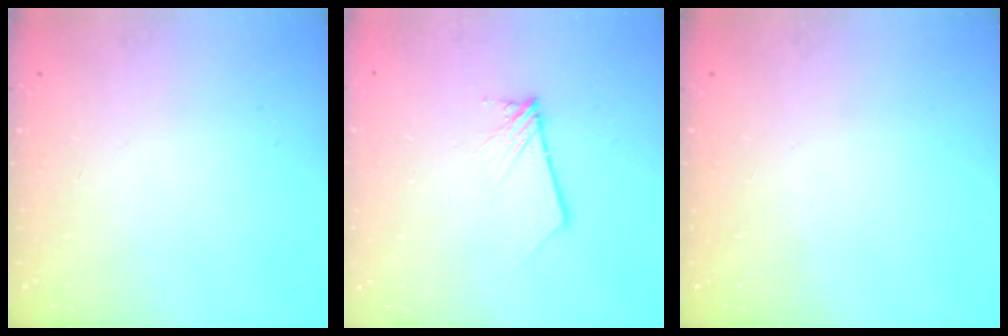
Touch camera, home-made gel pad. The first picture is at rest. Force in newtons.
{"total": 2.7, "press": 2.7, "slide": 0.2}
{"total": 0.0}